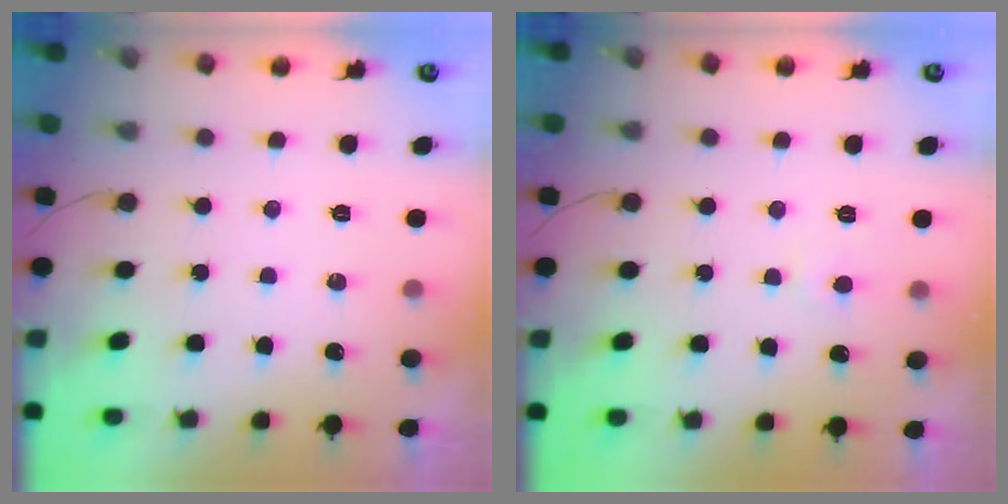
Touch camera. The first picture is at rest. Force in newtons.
{"total": 2.8, "press": 2.8, "slide": 0.3}